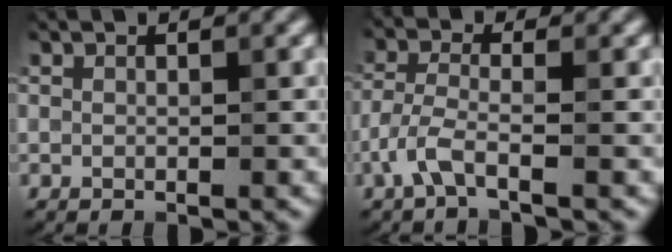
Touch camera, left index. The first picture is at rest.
{"total": 2.9, "force": [-1.8, 0.6, 2.2], "torque": [-0.054, 0.003, -0.045]}